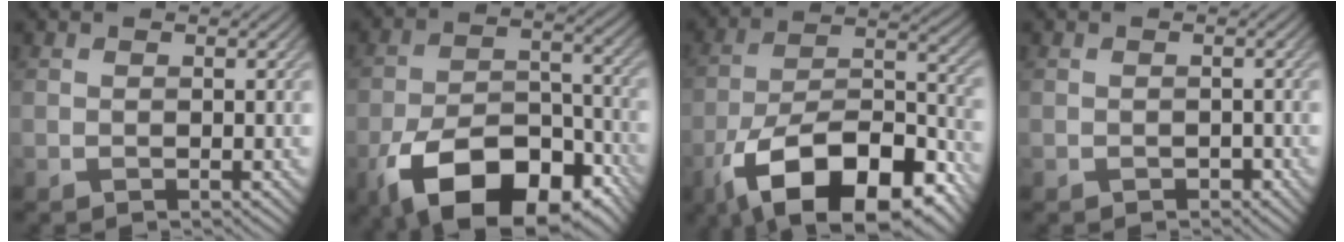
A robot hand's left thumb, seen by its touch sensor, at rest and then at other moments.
{"total": 15.9, "force": [-9.4, 8.2, 9.8], "torque": [-0.187, -0.027, -0.156]}
{"total": 17.8, "force": [-10.7, 7.8, 11.9], "torque": [-0.209, -0.024, -0.189]}
{"total": 0.7, "force": [-0.4, 0.6, 0.2], "torque": [-0.003, -0.002, -0.009]}